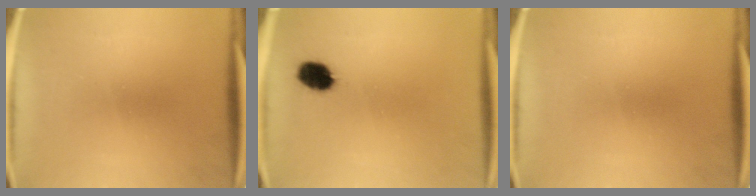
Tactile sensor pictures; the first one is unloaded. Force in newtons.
{"total": 5.5}
{"total": 0.0}